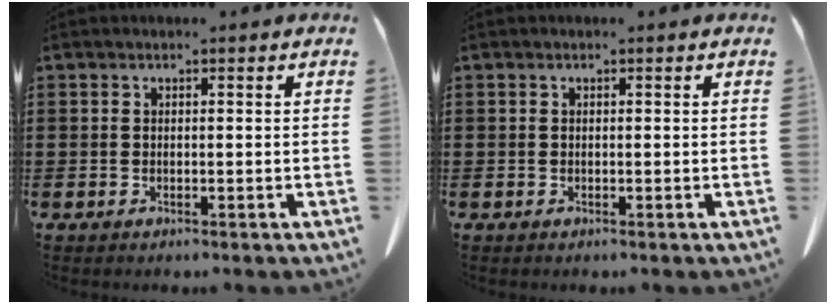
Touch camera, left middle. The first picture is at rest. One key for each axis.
{"total": 0.0}